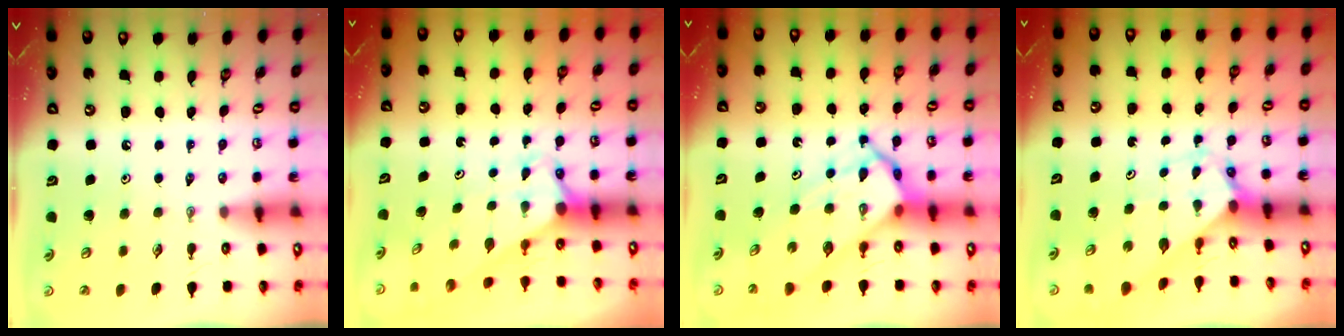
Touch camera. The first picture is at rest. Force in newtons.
{"total": 2.7, "press": 2.7, "slide": 0.0}
{"total": 9.5, "press": 9.4, "slide": 0.7}
{"total": 2.5, "press": 2.5, "slide": 0.2}